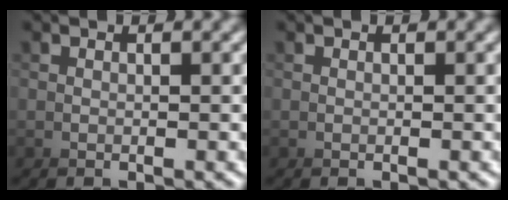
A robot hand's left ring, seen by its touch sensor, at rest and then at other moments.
{"total": 0.0}